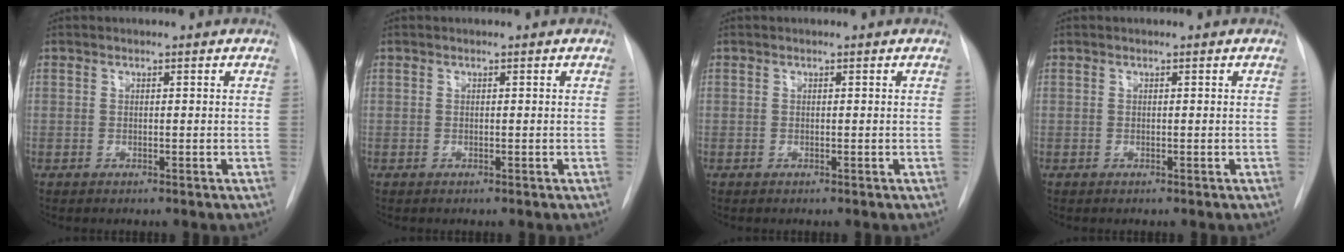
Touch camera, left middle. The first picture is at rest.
{"total": 0.0}
{"total": 0.0}
{"total": 0.0}